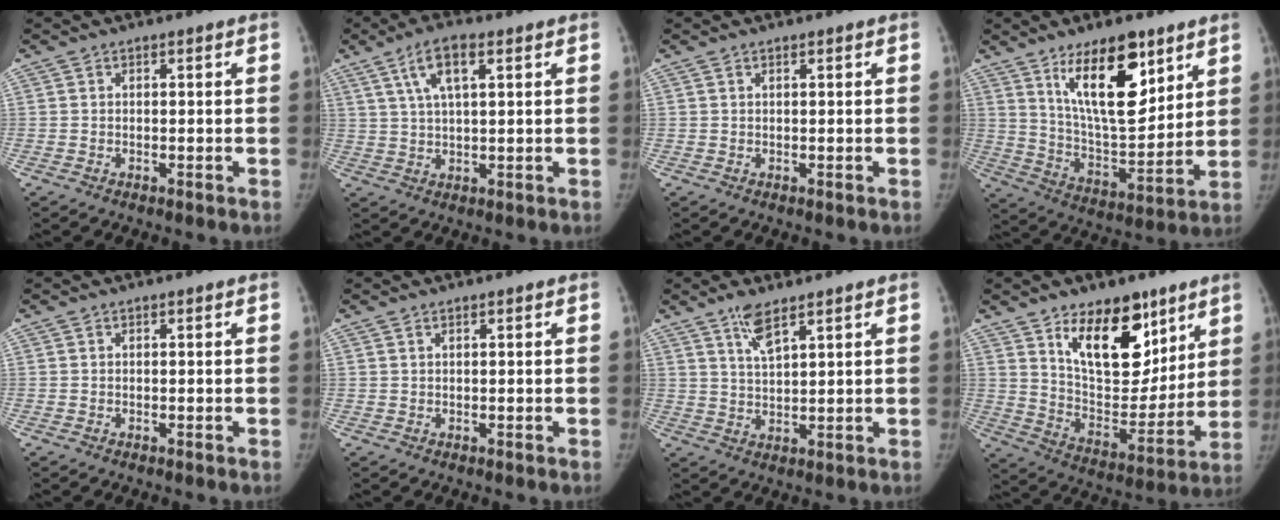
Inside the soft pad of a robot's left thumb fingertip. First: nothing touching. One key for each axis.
{"total": 7.3, "fx": 3.3, "fy": 2.4, "fz": 6.0, "tx": -0.111, "ty": 0.002, "tz": 0.065}
{"total": 0.0}
{"total": 17.1, "fx": 9.4, "fy": 6.7, "fz": 12.6, "tx": -0.162, "ty": -0.061, "tz": 0.169}
{"total": 0.0}
{"total": 0.0}
{"total": 4.5, "fx": 3.2, "fy": 1.1, "fz": 3.1, "tx": -0.054, "ty": -0.021, "tz": 0.065}
{"total": 18.9, "fx": 10.7, "fy": 10.5, "fz": 11.6, "tx": -0.111, "ty": -0.073, "tz": 0.182}